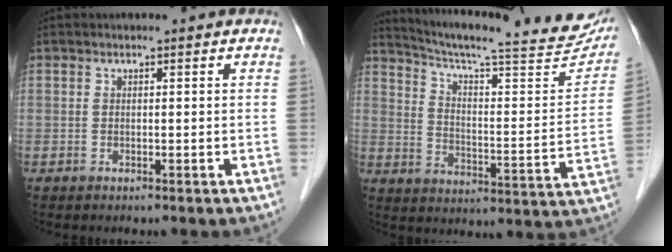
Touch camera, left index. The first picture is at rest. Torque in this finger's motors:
{"motor_torque": [-0.50, -1.09, 0.07, 0.04]}